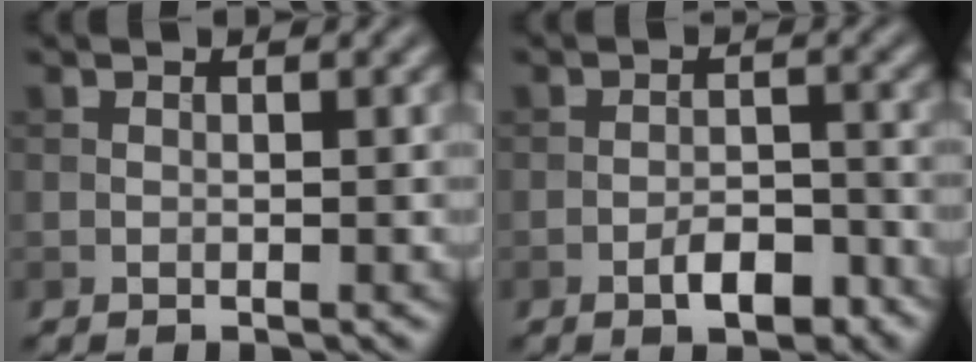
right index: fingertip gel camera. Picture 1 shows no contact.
{"total": 3.4, "force": [-2.0, 1.4, 2.4], "torque": [-0.033, 0.006, -0.032]}